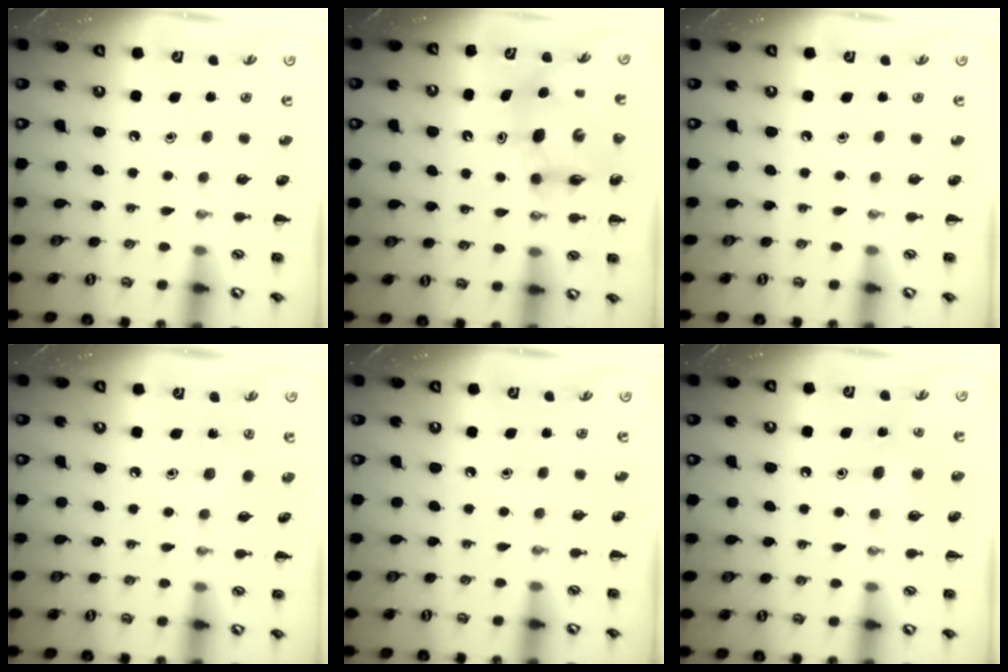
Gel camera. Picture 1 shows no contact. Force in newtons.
{"total": 8.2, "press": 7.9, "slide": 2.5}
{"total": 0.0}
{"total": 2.9, "press": 2.7, "slide": 0.8}
{"total": 0.0}
{"total": 7.6, "press": 7.4, "slide": 1.7}